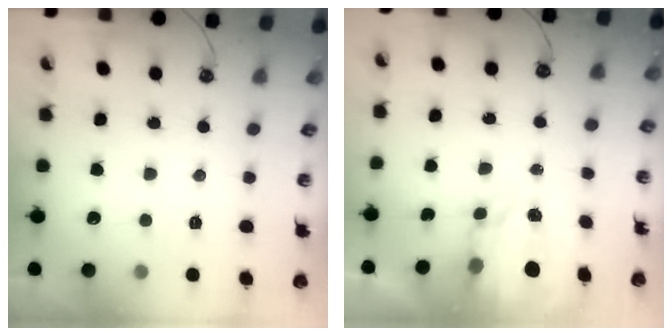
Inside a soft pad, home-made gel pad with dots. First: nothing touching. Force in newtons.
{"total": 4.0, "press": 4.0, "slide": 0.2}